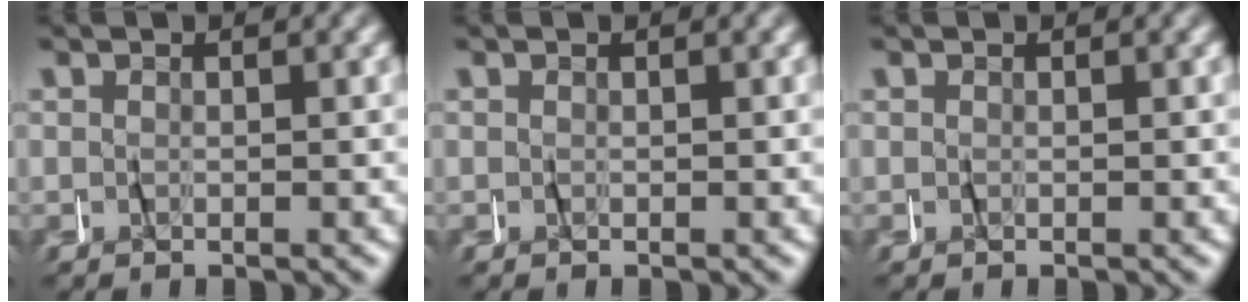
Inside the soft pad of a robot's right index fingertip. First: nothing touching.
{"total": 0.0}
{"total": 0.0}